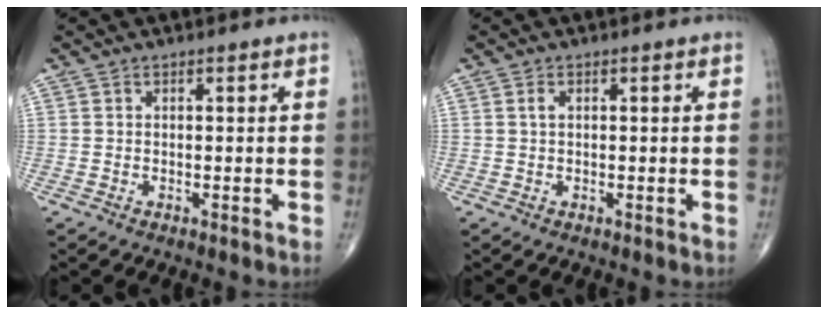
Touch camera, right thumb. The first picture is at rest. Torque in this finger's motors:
{"motor_torque": [0.00, 0.64, 0.16, 0.09, -0.01]}